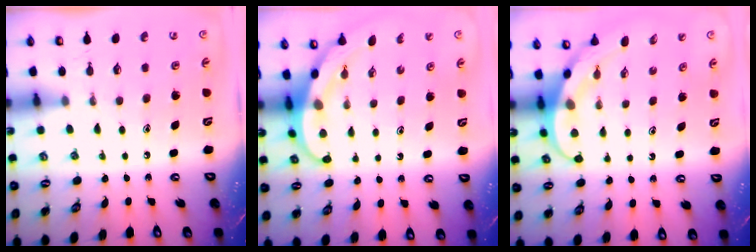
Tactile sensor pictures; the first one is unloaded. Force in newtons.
{"total": 3.8, "press": 3.7, "slide": 0.3}
{"total": 3.8, "press": 3.8, "slide": 0.3}